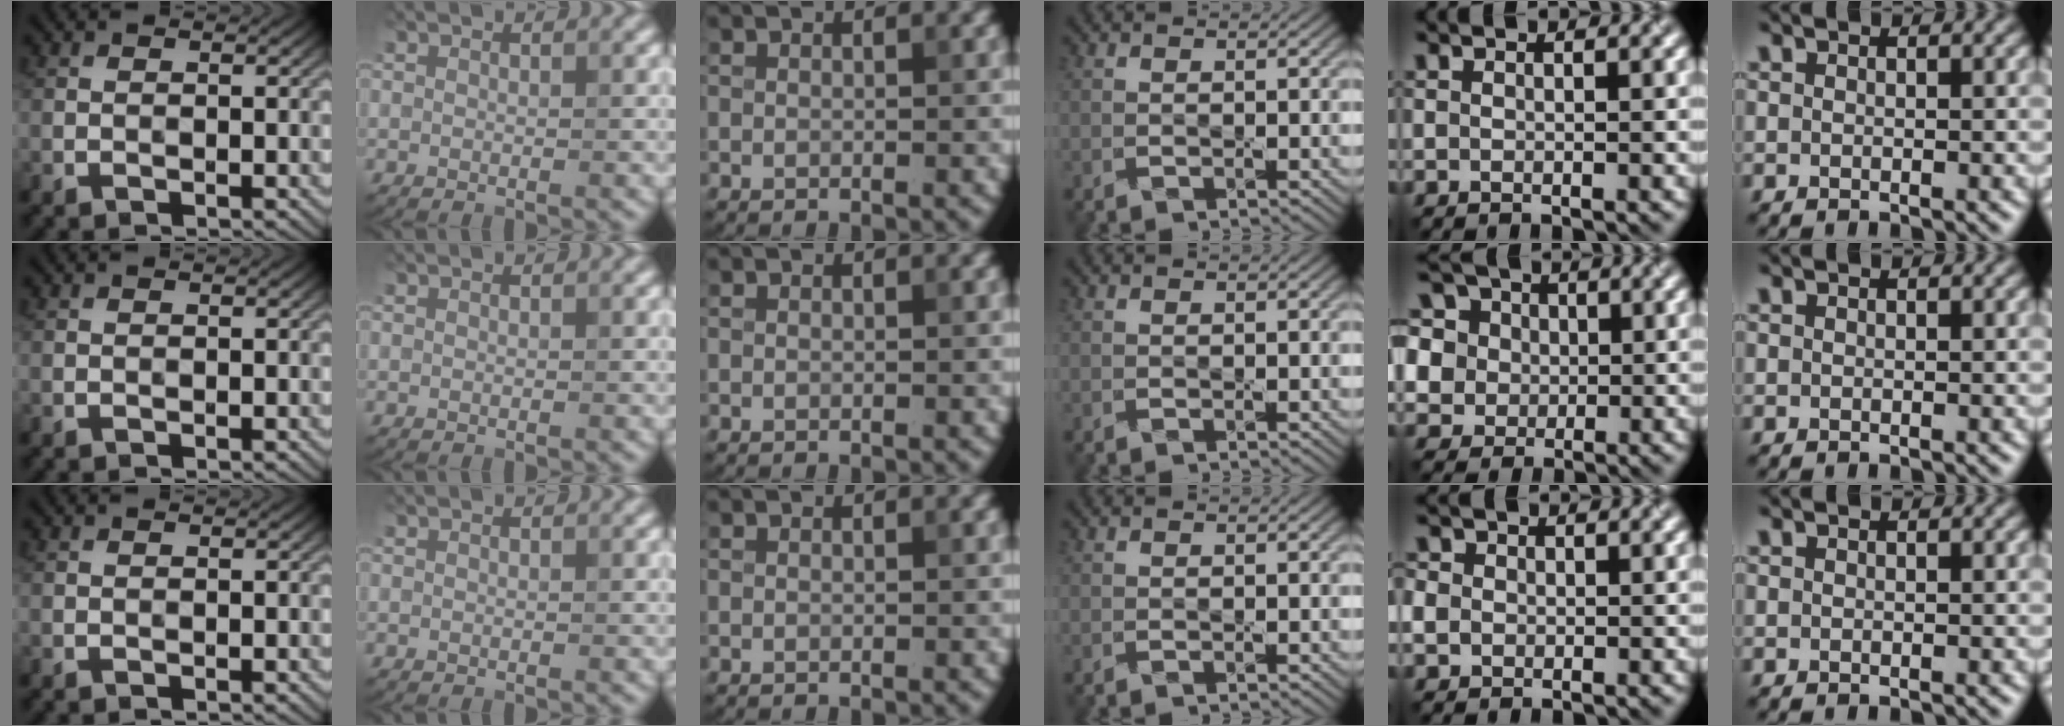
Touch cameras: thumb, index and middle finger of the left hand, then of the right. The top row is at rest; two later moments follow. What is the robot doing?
{"motion": "press", "object": "calculator"}